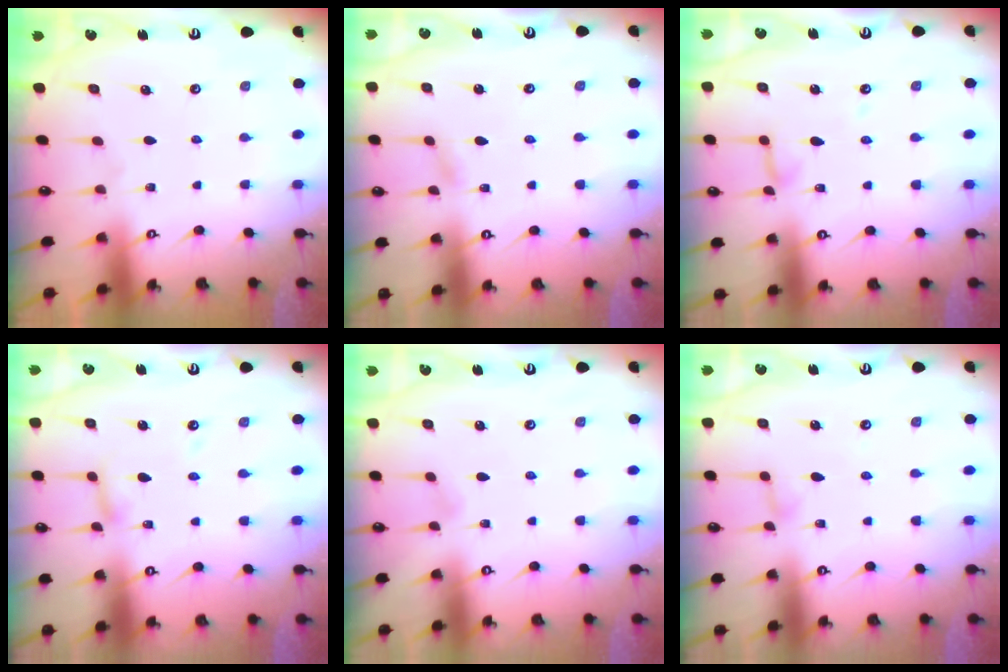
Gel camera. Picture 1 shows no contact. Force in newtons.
{"total": 2.2, "press": 2.2, "slide": 0.3}
{"total": 5.7, "press": 5.7, "slide": 0.2}
{"total": 4.6, "press": 4.5, "slide": 0.4}
{"total": 0.9, "press": 0.9, "slide": 0.1}
{"total": 3.9, "press": 3.8, "slide": 0.5}